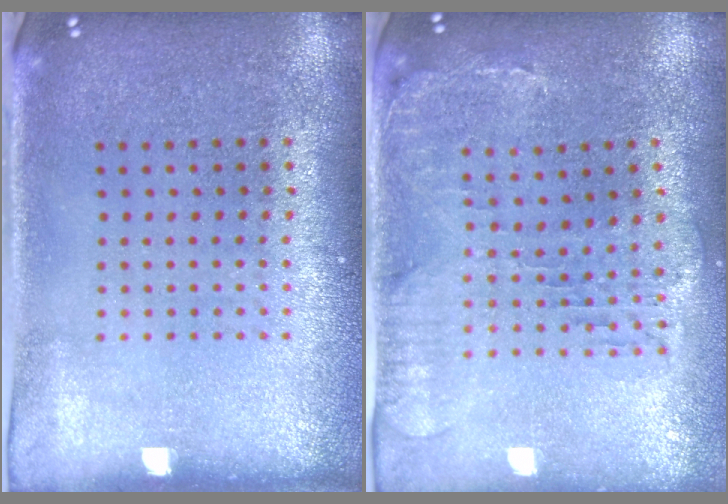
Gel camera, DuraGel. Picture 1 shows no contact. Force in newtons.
{"total": 0.6, "press": 0.5, "slide": 0.3}